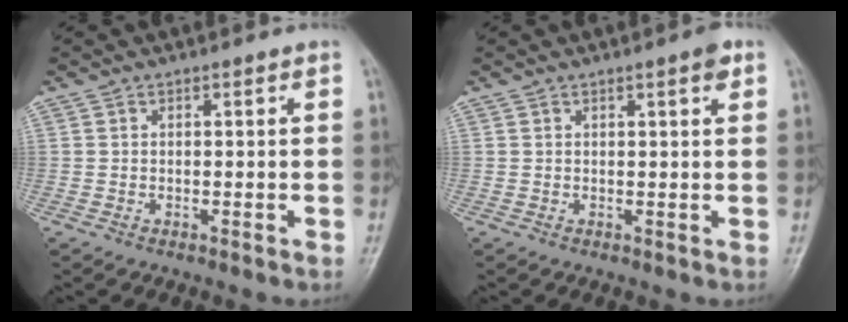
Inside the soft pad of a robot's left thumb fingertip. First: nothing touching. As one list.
[{"total": 2.1, "force": [1.1, 0.4, 1.8], "torque": [-0.023, -0.002, 0.013]}]